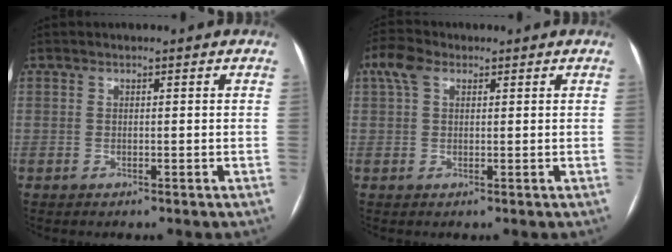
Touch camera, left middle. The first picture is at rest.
{"total": 3.8, "force": [1.9, 2.1, 2.6], "torque": [-0.063, 0.030, 0.040]}